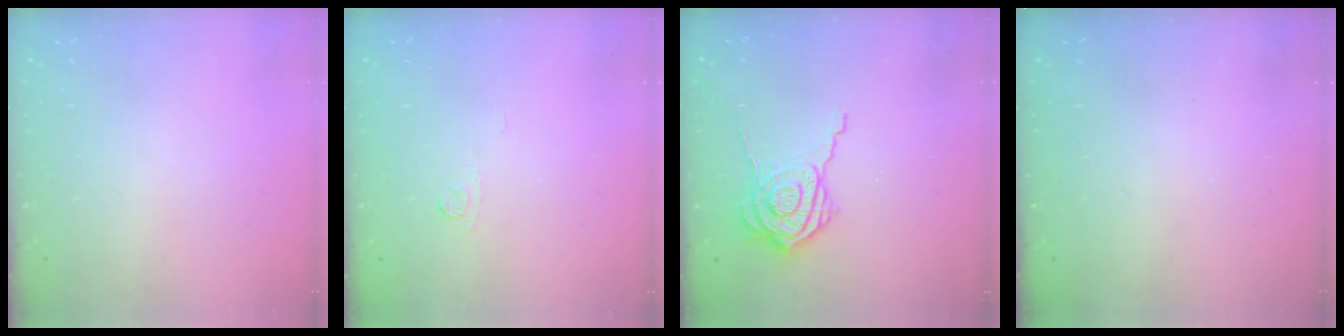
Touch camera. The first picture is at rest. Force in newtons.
{"total": 3.4, "press": 3.2, "slide": 1.0}
{"total": 9.9, "press": 9.9, "slide": 1.0}
{"total": 2.3, "press": 2.2, "slide": 0.8}